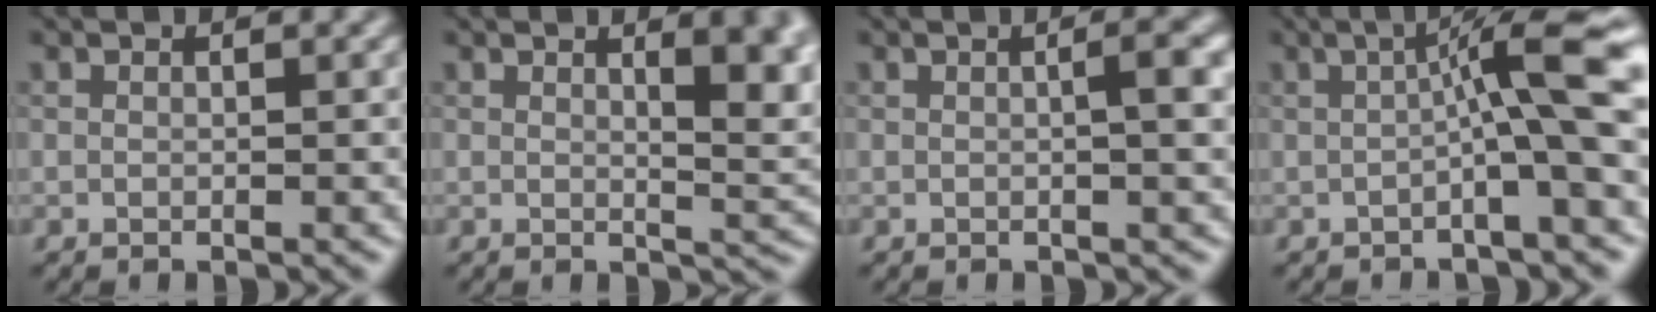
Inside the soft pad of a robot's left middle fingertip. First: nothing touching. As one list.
[{"total": 6.3, "force": [2.2, 2.4, 5.4], "torque": [-0.045, -0.002, 0.033]}, {"total": 3.0, "force": [0.2, 0.8, 2.9], "torque": [-0.035, 0.009, -0.001]}, {"total": 7.8, "force": [-0.3, 0.9, 7.7], "torque": [-0.110, 0.023, -0.016]}]